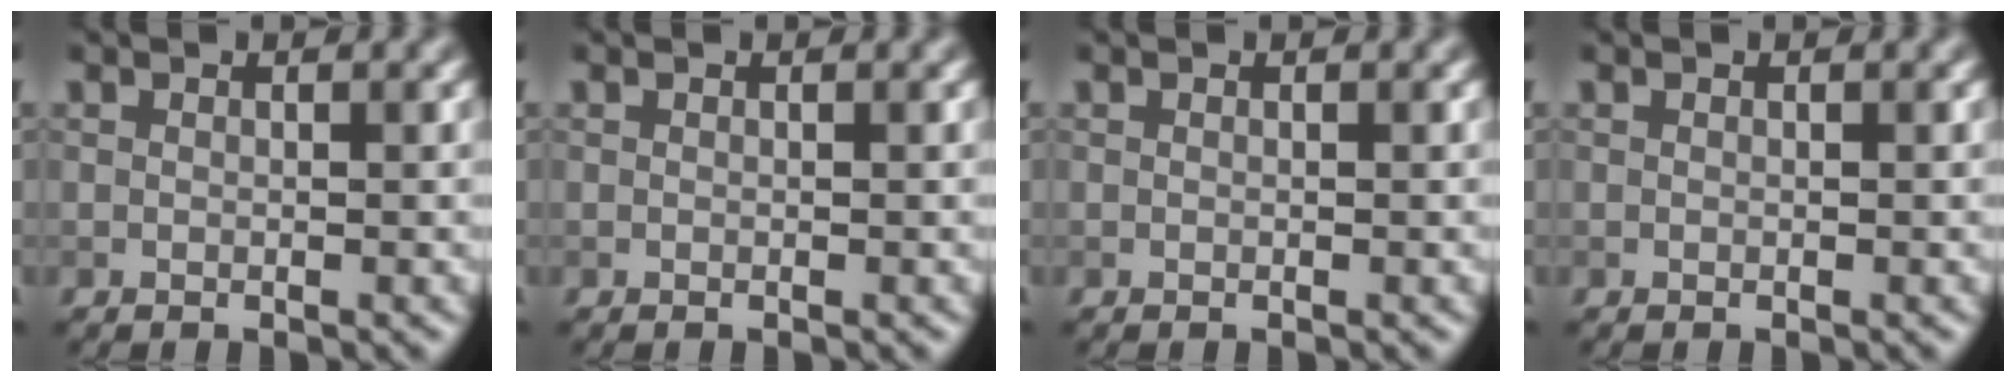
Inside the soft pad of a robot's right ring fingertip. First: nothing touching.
{"total": 0.0}
{"total": 0.0}
{"total": 0.0}